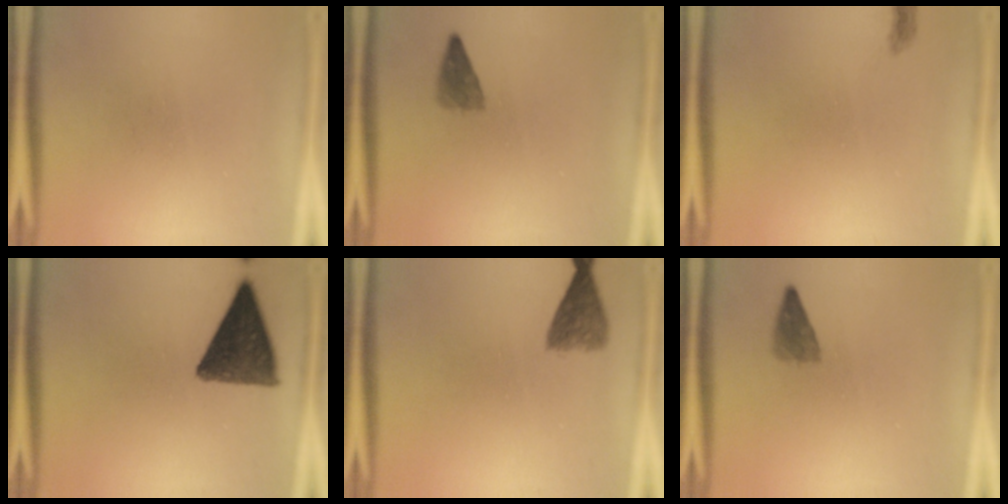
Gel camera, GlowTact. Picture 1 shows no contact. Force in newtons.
{"total": 2.4}
{"total": 0.7}
{"total": 12.1}
{"total": 4.1}
{"total": 2.4}